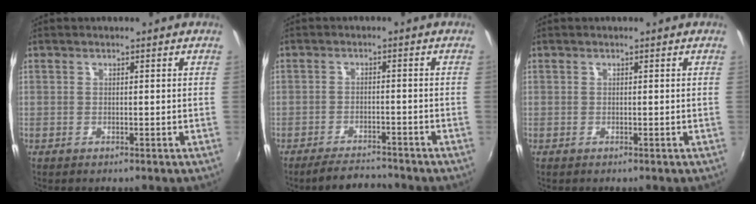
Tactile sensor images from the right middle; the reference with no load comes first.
{"total": 5.7, "force": [-5.4, 0.9, 1.6], "torque": [-0.047, -0.002, -0.085]}
{"total": 0.0}